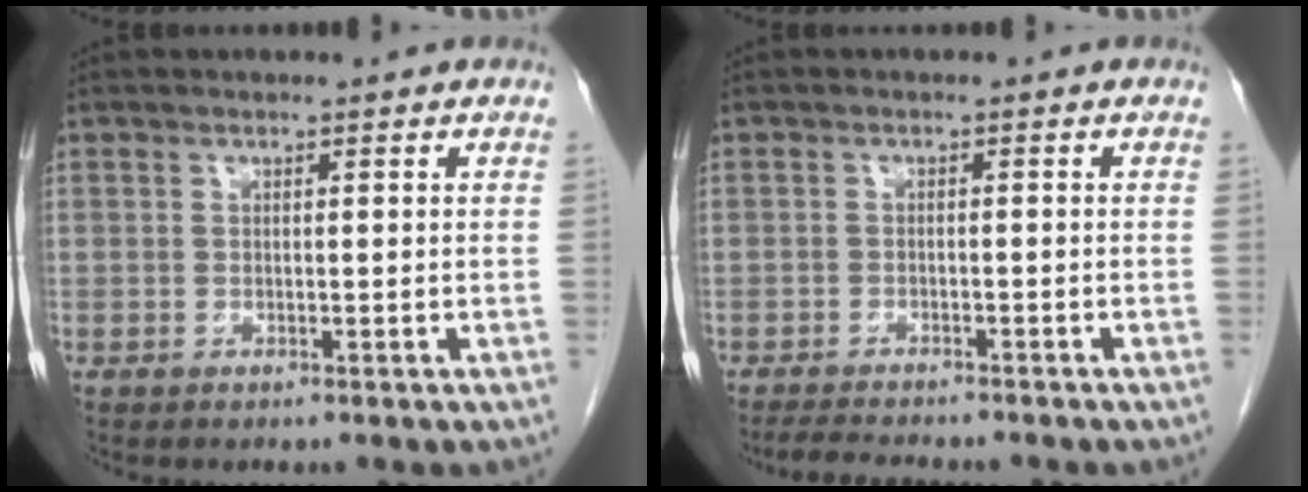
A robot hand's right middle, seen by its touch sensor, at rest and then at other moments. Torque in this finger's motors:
{"motor_torque": [0.06, 0.01, 0.00, 0.02]}